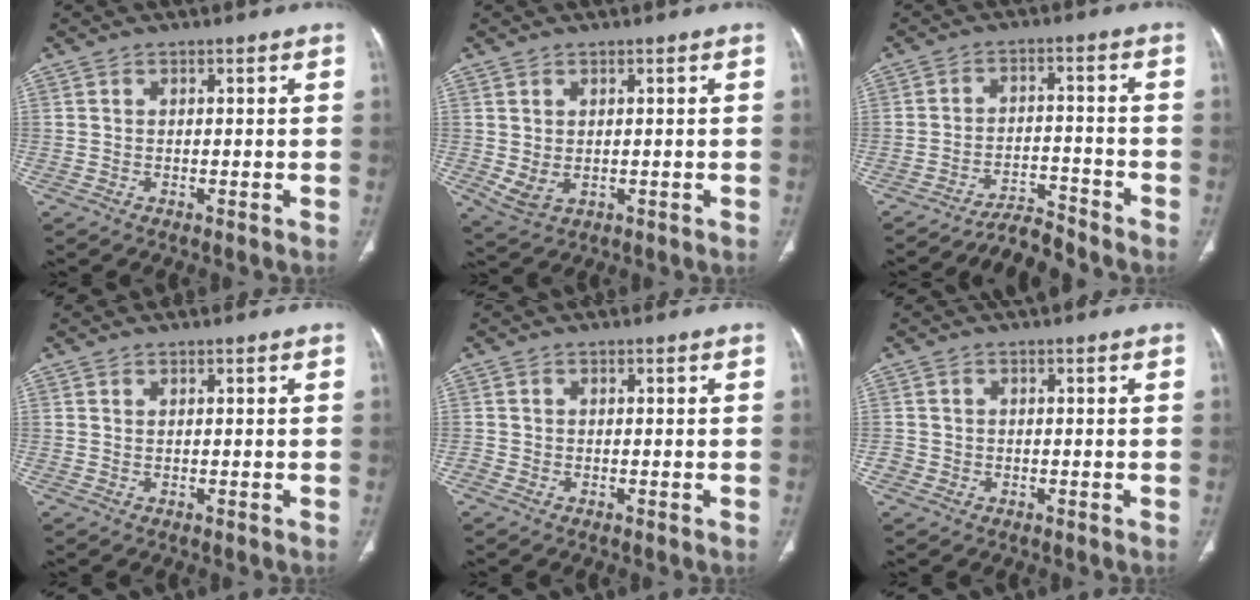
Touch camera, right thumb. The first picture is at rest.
{"total": 3.7, "force": [0.0, 2.5, 2.7], "torque": [-0.055, -0.006, 0.015]}
{"total": 5.2, "force": [-5.2, 0.3, 0.3], "torque": [-0.011, 0.050, -0.085]}
{"total": 0.0}
{"total": 1.6, "force": [-0.9, 1.3, 0.3], "torque": [-0.003, 0.005, -0.021]}
{"total": 1.8, "force": [-0.4, 1.7, 0.3], "torque": [0.001, 0.006, -0.006]}